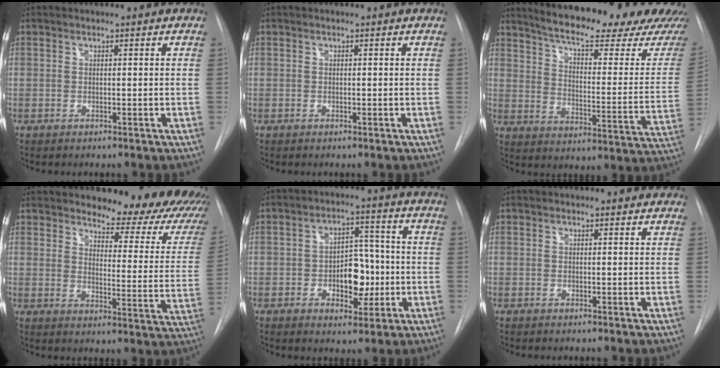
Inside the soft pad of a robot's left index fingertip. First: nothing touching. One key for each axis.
{"total": 0.0}
{"total": 25.5, "fx": 22.5, "fy": 2.8, "fz": 11.6, "tx": -0.172, "ty": -0.078, "tz": 0.282}
{"total": 18.7, "fx": 16.2, "fy": 4.4, "fz": 8.1, "tx": -0.089, "ty": -0.070, "tz": 0.182}
{"total": 7.8, "fx": -1.4, "fy": 4.5, "fz": 6.2, "tx": -0.088, "ty": 0.018, "tz": -0.017}
{"total": 2.3, "fx": 2.1, "fy": 0.9, "fz": 0.3, "tx": -0.005, "ty": 0.008, "tz": 0.013}